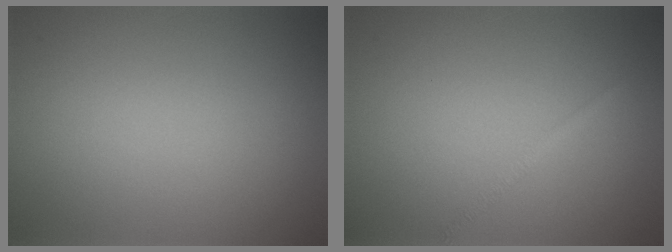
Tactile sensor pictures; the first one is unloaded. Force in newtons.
{"total": 0.8, "press": 0.8, "slide": 0.1}